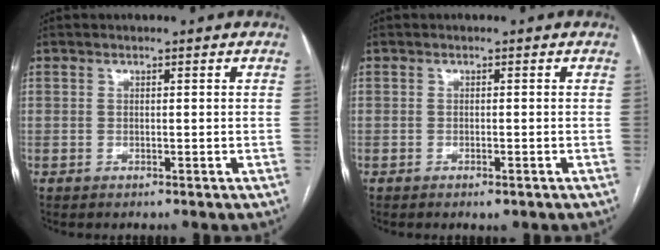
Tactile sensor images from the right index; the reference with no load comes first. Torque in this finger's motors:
{"motor_torque": [0.42, -0.13, 0.14, 0.03]}